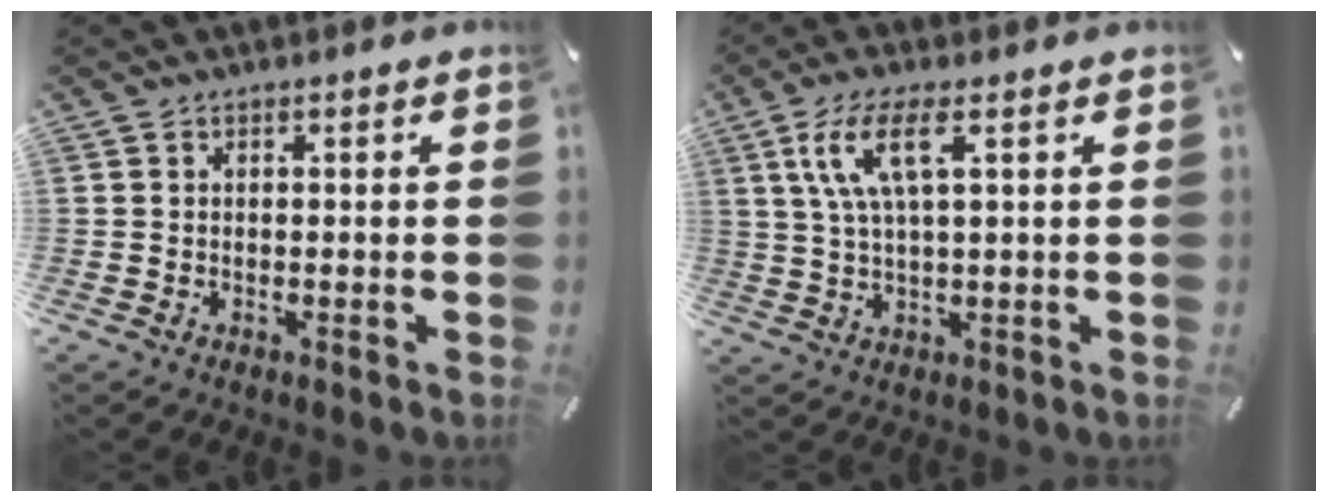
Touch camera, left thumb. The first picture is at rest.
{"total": 9.2, "force": [3.7, 2.4, 8.1], "torque": [-0.171, 0.002, 0.061]}